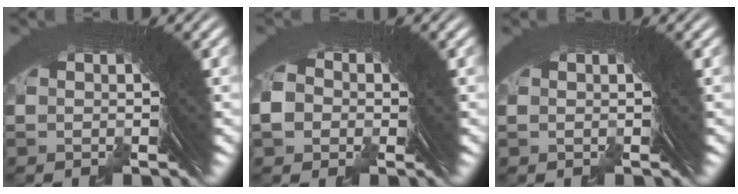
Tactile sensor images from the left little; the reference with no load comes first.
{"total": 4.2, "force": [-0.1, 4.0, 1.4], "torque": [-0.015, 0.020, -0.020]}
{"total": 0.0}